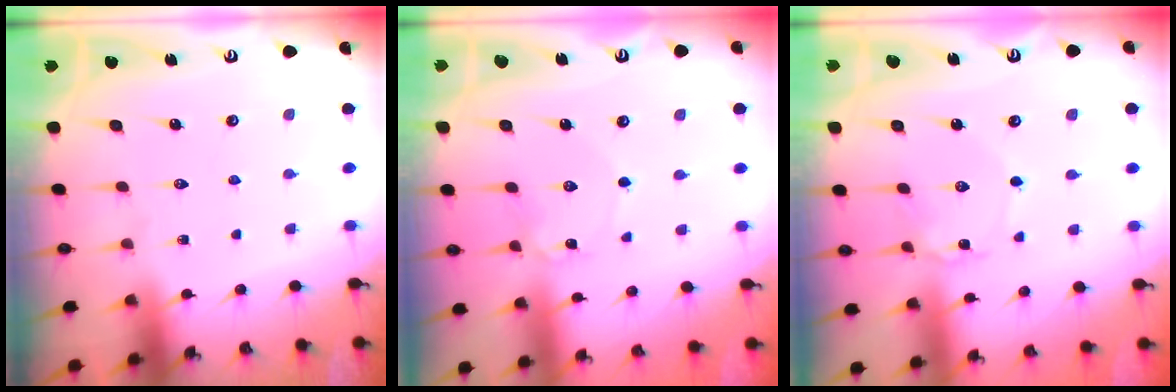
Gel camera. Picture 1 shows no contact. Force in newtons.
{"total": 1.6, "press": 1.6, "slide": 0.2}
{"total": 1.7, "press": 1.7, "slide": 0.2}